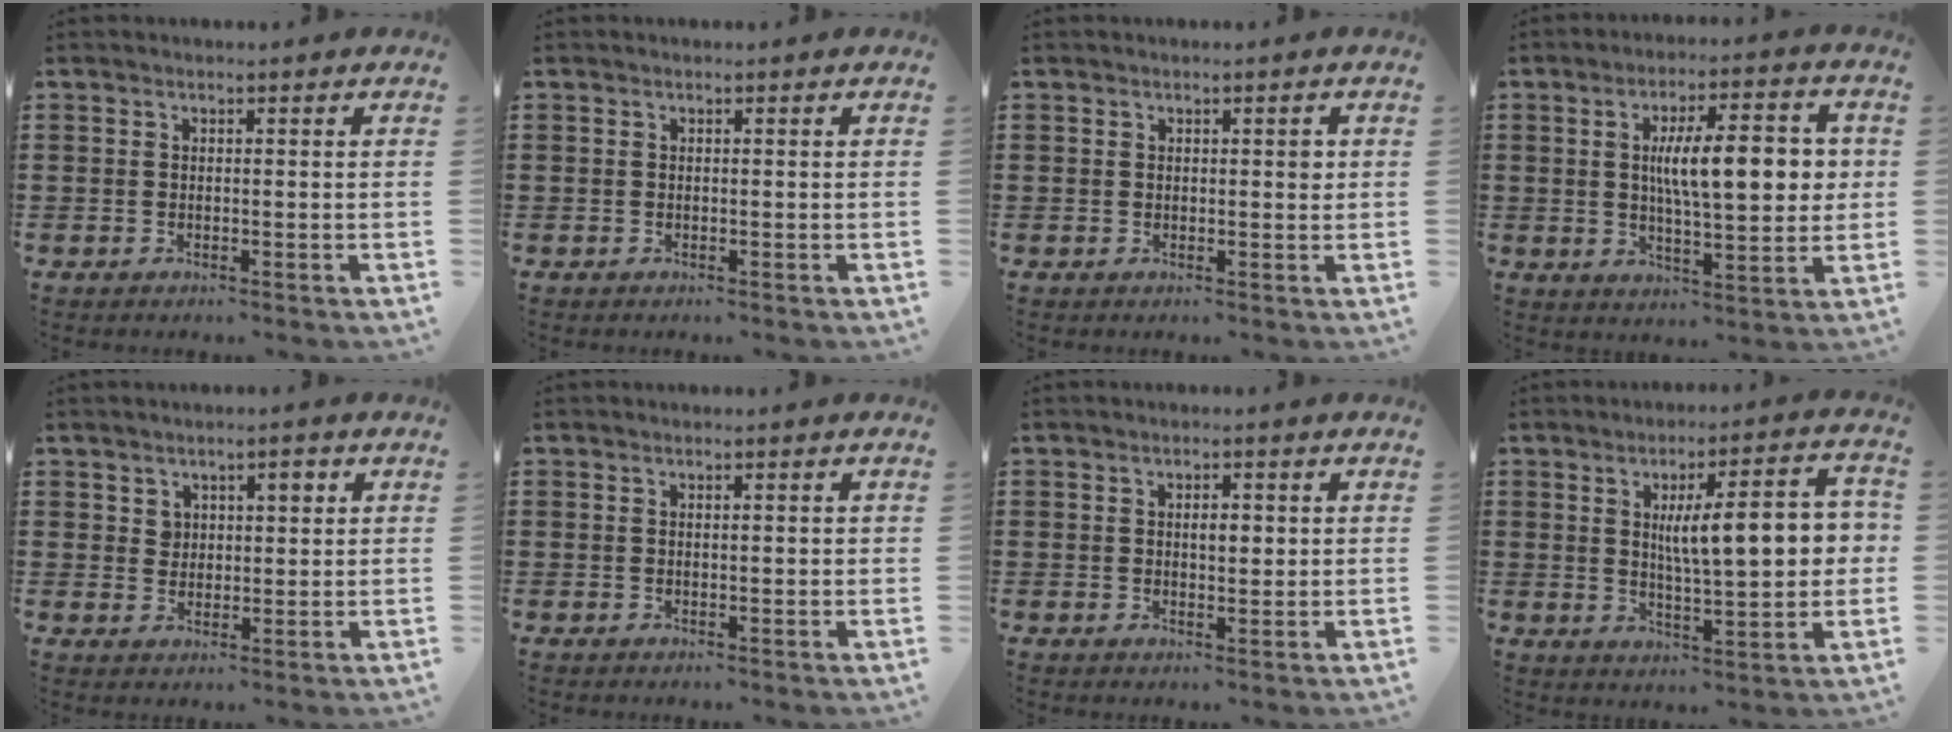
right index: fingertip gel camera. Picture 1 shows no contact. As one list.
[{"total": 0.0}, {"total": 1.3, "force": [0.4, 0.6, 1.0], "torque": [-0.011, 0.002, 0.005]}, {"total": 11.7, "force": [1.8, 3.9, 10.9], "torque": [-0.177, 0.003, 0.026]}, {"total": 2.8, "force": [1.4, 2.0, 1.3], "torque": [-0.026, 0.005, 0.022]}, {"total": 0.6, "force": [0.0, 0.1, 0.6], "torque": [-0.011, -0.001, 0.001]}, {"total": 2.3, "force": [0.4, 1.0, 2.1], "torque": [-0.033, 0.003, 0.003]}, {"total": 11.0, "force": [2.0, 3.3, 10.3], "torque": [-0.159, 0.001, 0.026]}]